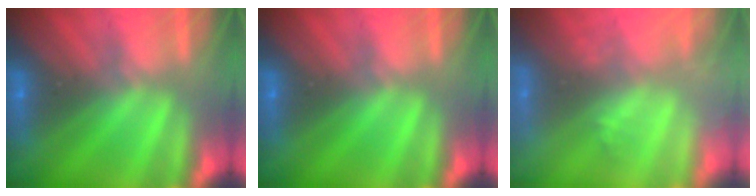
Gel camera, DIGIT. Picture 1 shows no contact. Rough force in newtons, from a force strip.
{"total": 0.0}
{"total": 1.9}